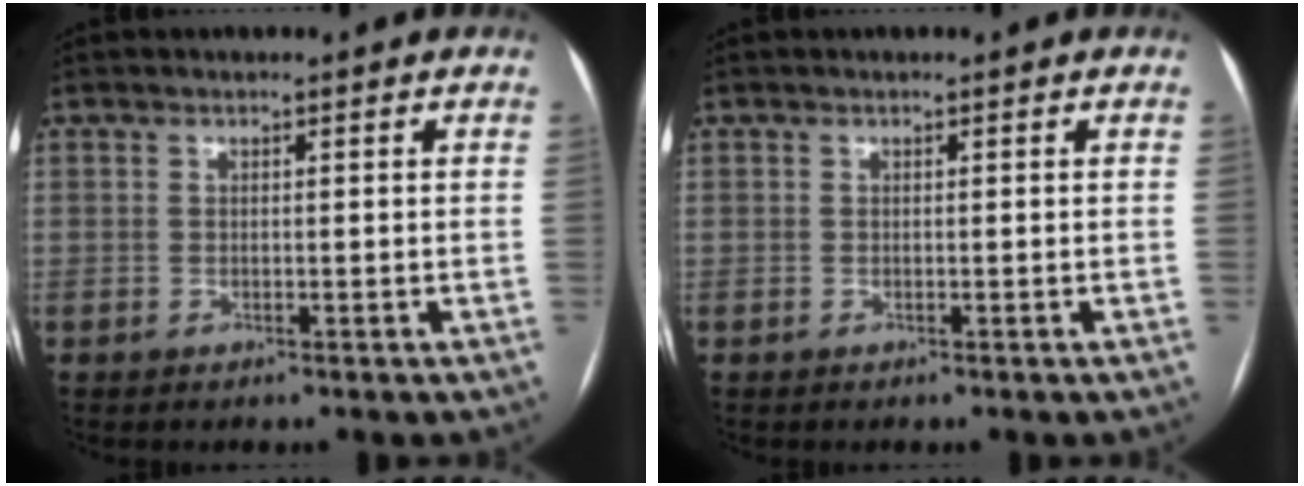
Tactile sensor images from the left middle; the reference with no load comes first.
{"total": 0.0}